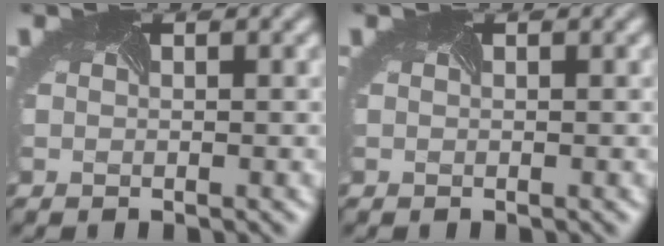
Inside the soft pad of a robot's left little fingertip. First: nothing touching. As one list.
[{"total": 0.0}]